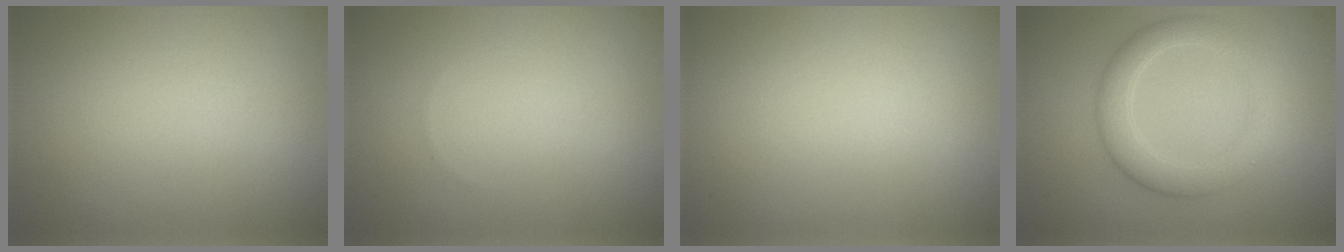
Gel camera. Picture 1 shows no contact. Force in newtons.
{"total": 0.0}
{"total": 0.0}
{"total": 3.9, "press": 3.9, "slide": 0.3}